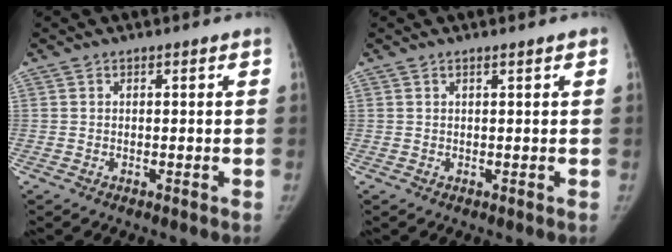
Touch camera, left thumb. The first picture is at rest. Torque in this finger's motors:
{"motor_torque": [-0.05, 0.11, -0.08, -0.03, -0.05]}